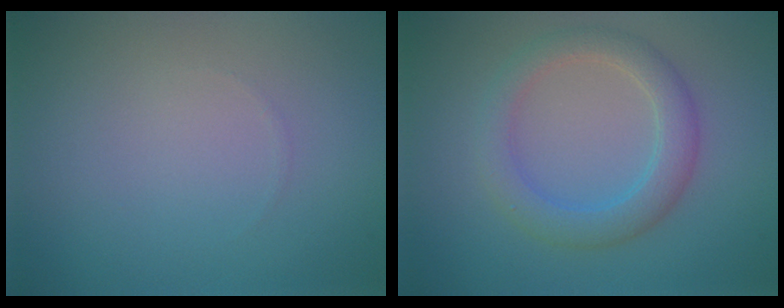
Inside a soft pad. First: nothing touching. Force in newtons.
{"total": 3.6, "press": 3.6, "slide": 0.2}